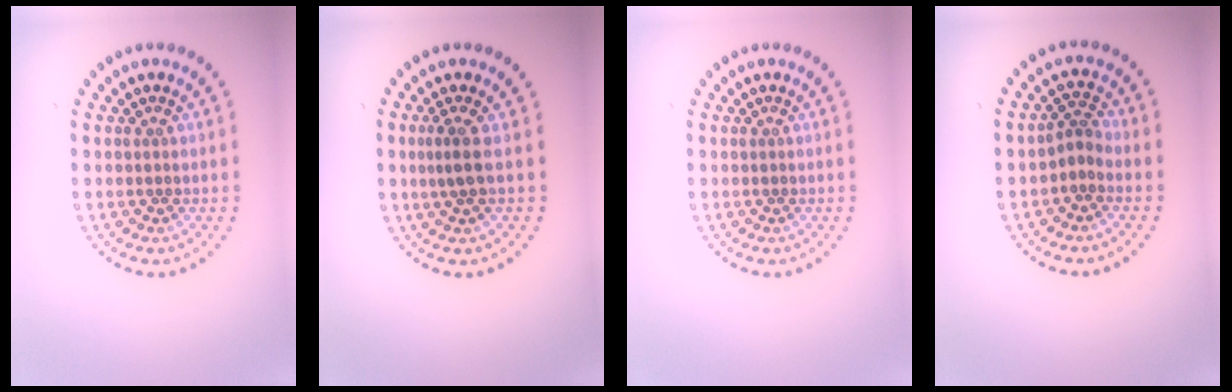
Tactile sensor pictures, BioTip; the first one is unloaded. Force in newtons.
{"total": 1.8, "press": 1.3, "slide": 1.2}
{"total": 0.0}
{"total": 1.8, "press": 1.1, "slide": 1.3}